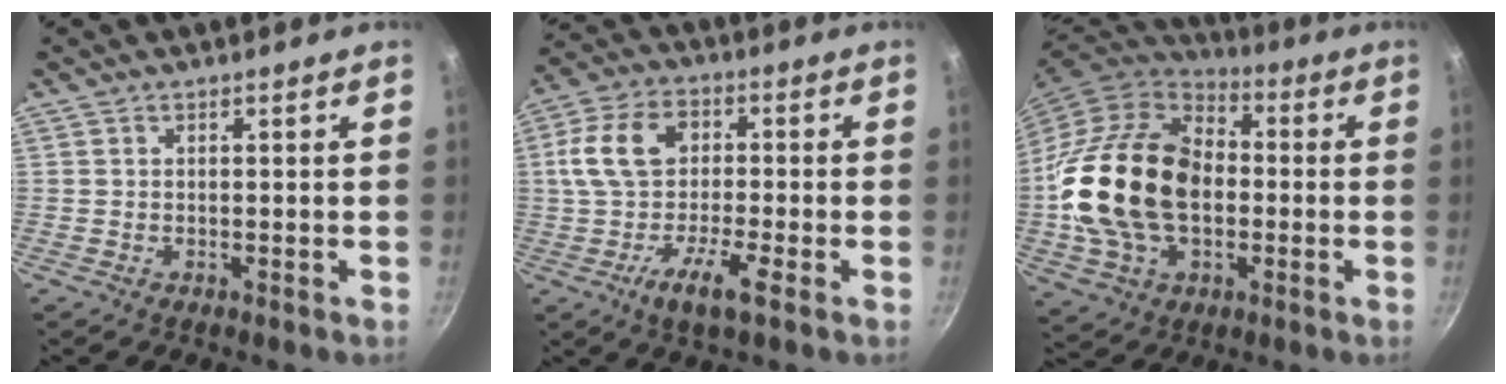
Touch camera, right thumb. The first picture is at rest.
{"total": 11.9, "force": [-3.0, 6.1, 9.8], "torque": [-0.177, 0.027, -0.076]}
{"total": 25.2, "force": [-1.5, 17.3, 18.2], "torque": [-0.318, 0.034, -0.025]}